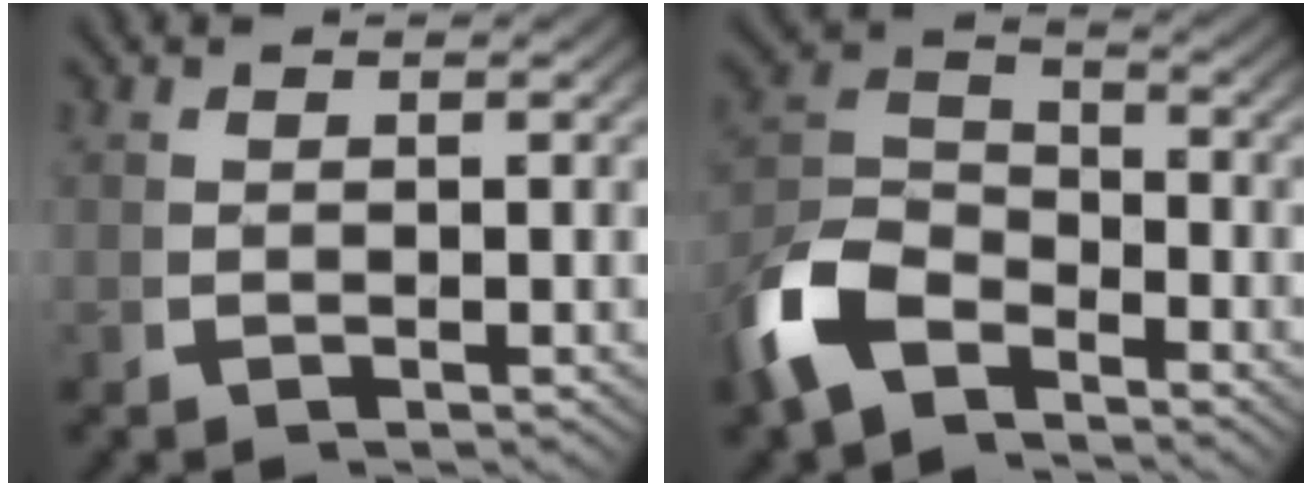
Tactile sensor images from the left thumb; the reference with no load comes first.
{"total": 7.9, "force": [-3.0, 5.7, 4.6], "torque": [-0.102, -0.017, -0.054]}